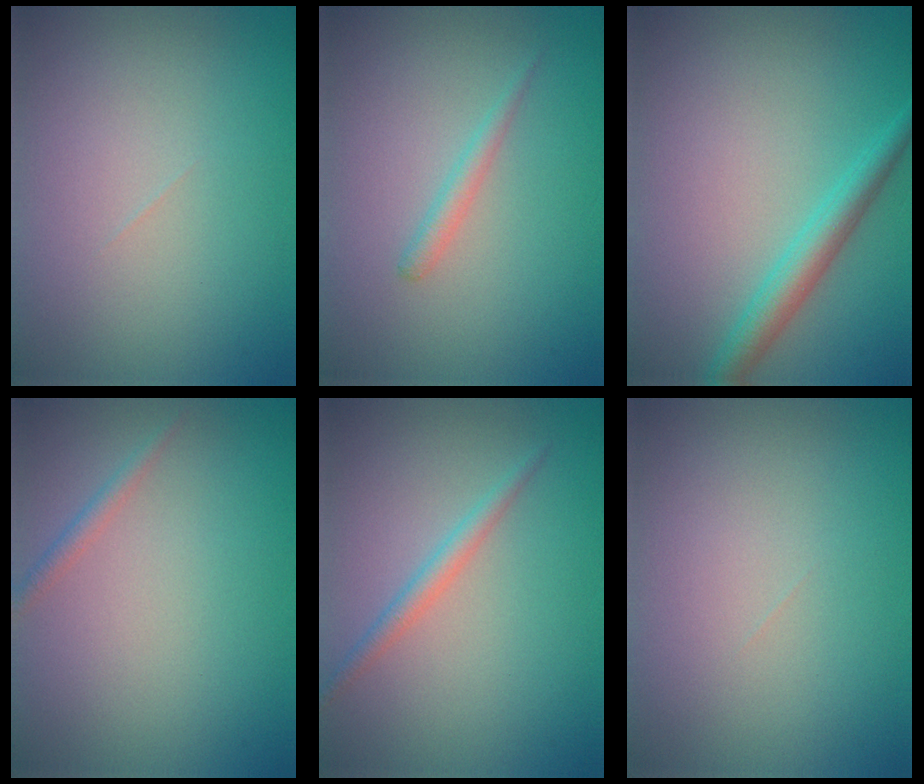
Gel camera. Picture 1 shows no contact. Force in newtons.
{"total": 1.2, "press": 1.1, "slide": 0.1}
{"total": 3.1, "press": 3.1, "slide": 0.0}
{"total": 1.0, "press": 1.0, "slide": 0.0}
{"total": 1.6, "press": 1.6, "slide": 0.1}
{"total": 0.0}